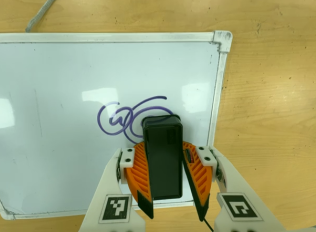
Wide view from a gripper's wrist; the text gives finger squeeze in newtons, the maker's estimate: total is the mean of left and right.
{"total": 14.9, "left": 15.3, "right": 14.6}